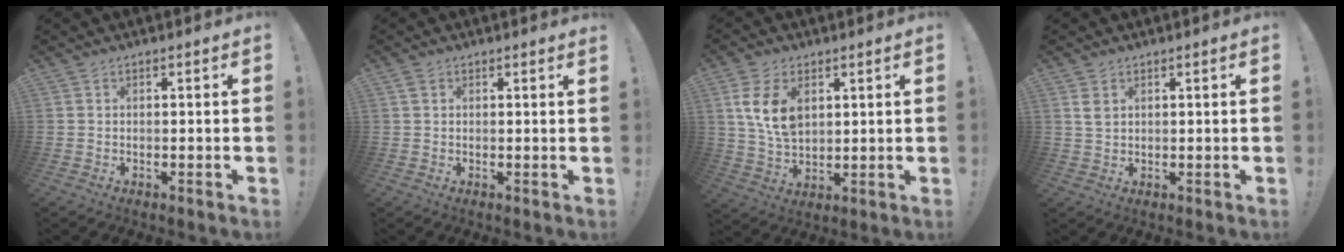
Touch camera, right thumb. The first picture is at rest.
{"total": 1.1, "force": [1.0, 0.4, 0.4], "torque": [-0.003, -0.002, 0.018]}
{"total": 11.0, "force": [4.0, 7.1, 7.4], "torque": [-0.135, -0.005, 0.077]}
{"total": 3.0, "force": [1.3, 2.1, 1.8], "torque": [-0.024, -0.002, 0.024]}